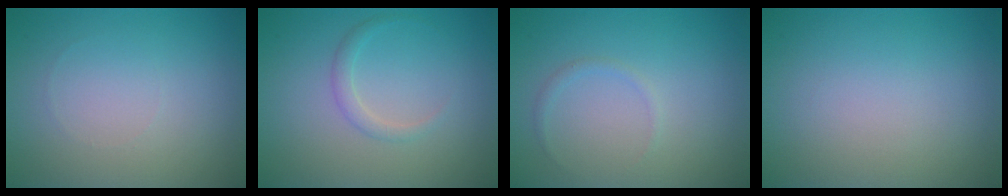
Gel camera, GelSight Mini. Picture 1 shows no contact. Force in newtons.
{"total": 1.2, "press": 1.2, "slide": 0.1}
{"total": 0.7, "press": 0.7, "slide": 0.1}
{"total": 0.0}